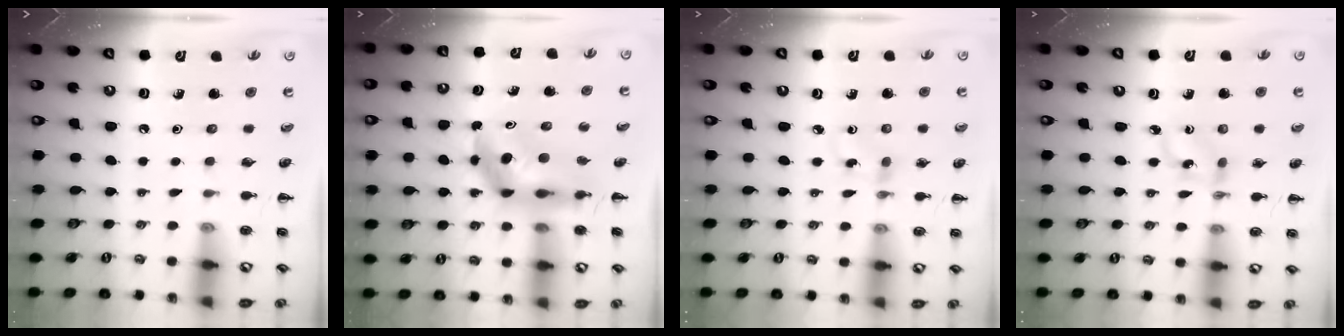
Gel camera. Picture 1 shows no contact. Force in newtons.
{"total": 6.3, "press": 6.0, "slide": 1.6}
{"total": 2.8, "press": 2.5, "slide": 1.2}
{"total": 1.8, "press": 1.7, "slide": 0.5}